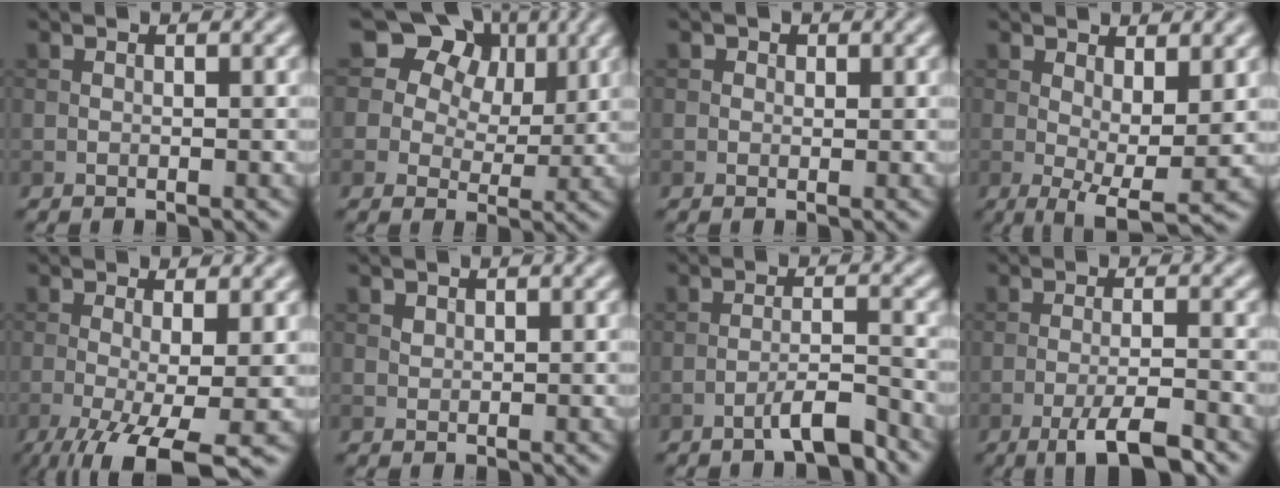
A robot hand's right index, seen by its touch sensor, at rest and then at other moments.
{"total": 10.5, "force": [5.9, 7.4, 4.7], "torque": [-0.089, 0.015, 0.096]}
{"total": 1.0, "force": [0.5, 0.8, 0.3], "torque": [-0.002, -0.002, 0.000]}
{"total": 5.3, "force": [0.6, 1.8, 5.0], "torque": [-0.086, -0.012, 0.013]}
{"total": 8.0, "force": [-3.3, 1.9, 7.1], "torque": [-0.122, -0.017, -0.051]}
{"total": 0.8, "force": [0.6, 0.5, 0.2], "torque": [-0.006, -0.001, 0.013]}
{"total": 3.2, "force": [-2.3, 0.4, 2.2], "torque": [-0.035, 0.010, -0.045]}
{"total": 4.7, "force": [-2.8, 0.8, 3.8], "torque": [-0.064, 0.000, -0.050]}